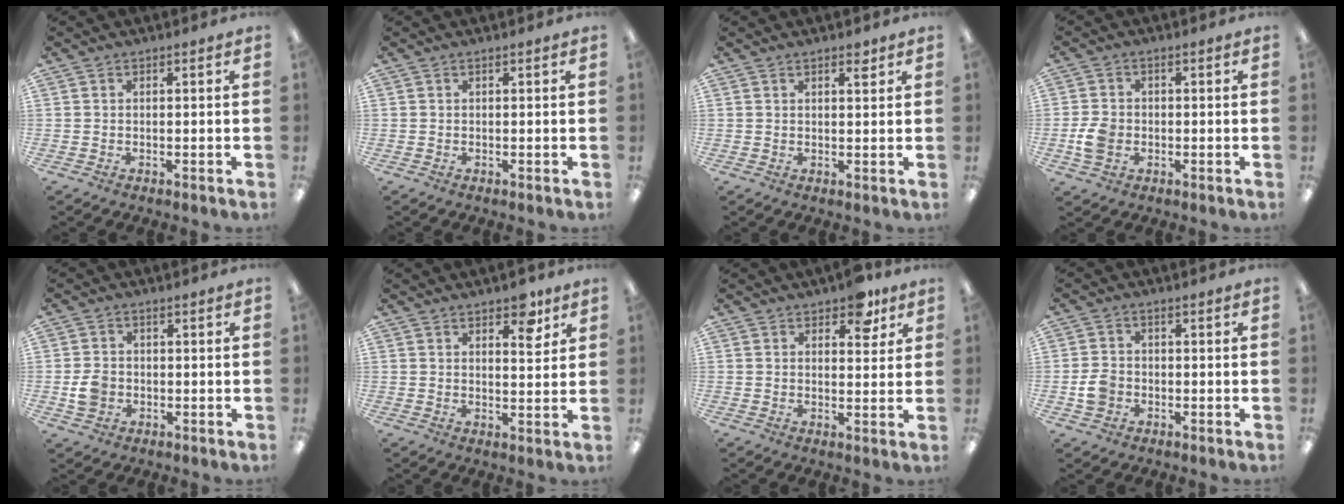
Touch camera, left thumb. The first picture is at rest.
{"total": 0.0}
{"total": 2.3, "force": [1.8, 0.7, 1.3], "torque": [-0.013, -0.006, 0.027]}
{"total": 5.1, "force": [-1.2, 4.1, 2.8], "torque": [-0.051, 0.002, -0.024]}
{"total": 4.3, "force": [-0.7, 3.7, 2.1], "torque": [-0.035, 0.001, -0.015]}
{"total": 6.6, "force": [4.6, 2.9, 3.8], "torque": [-0.031, -0.028, 0.072]}
{"total": 6.6, "force": [4.6, 3.2, 3.4], "torque": [-0.030, -0.019, 0.076]}
{"total": 4.4, "force": [-1.1, 3.7, 2.2], "torque": [-0.043, 0.005, -0.020]}